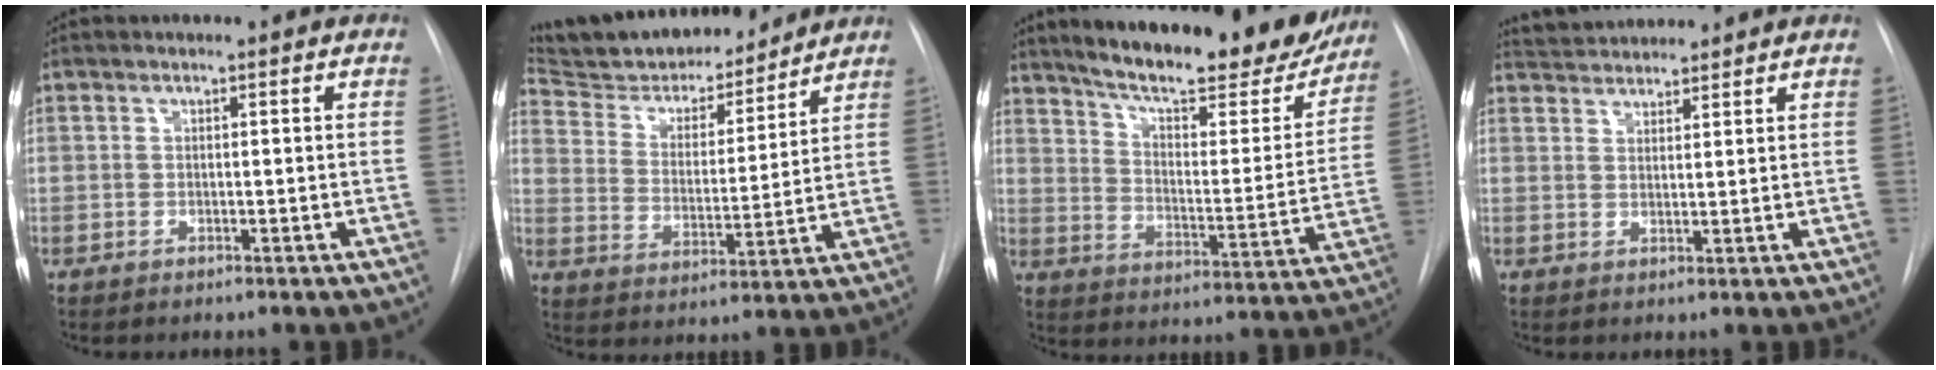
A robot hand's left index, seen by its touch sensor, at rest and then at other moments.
{"total": 18.0, "force": [16.5, 4.8, 5.5], "torque": [-0.095, -0.001, 0.260]}
{"total": 24.9, "force": [20.9, 5.7, 12.2], "torque": [-0.179, -0.039, 0.275]}
{"total": 5.3, "force": [5.2, 0.8, 0.6], "torque": [-0.017, 0.028, 0.089]}